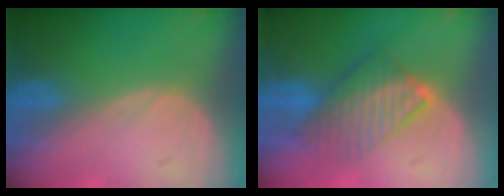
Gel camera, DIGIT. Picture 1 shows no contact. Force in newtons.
{"total": 6.6, "press": 6.6, "slide": 0.9}